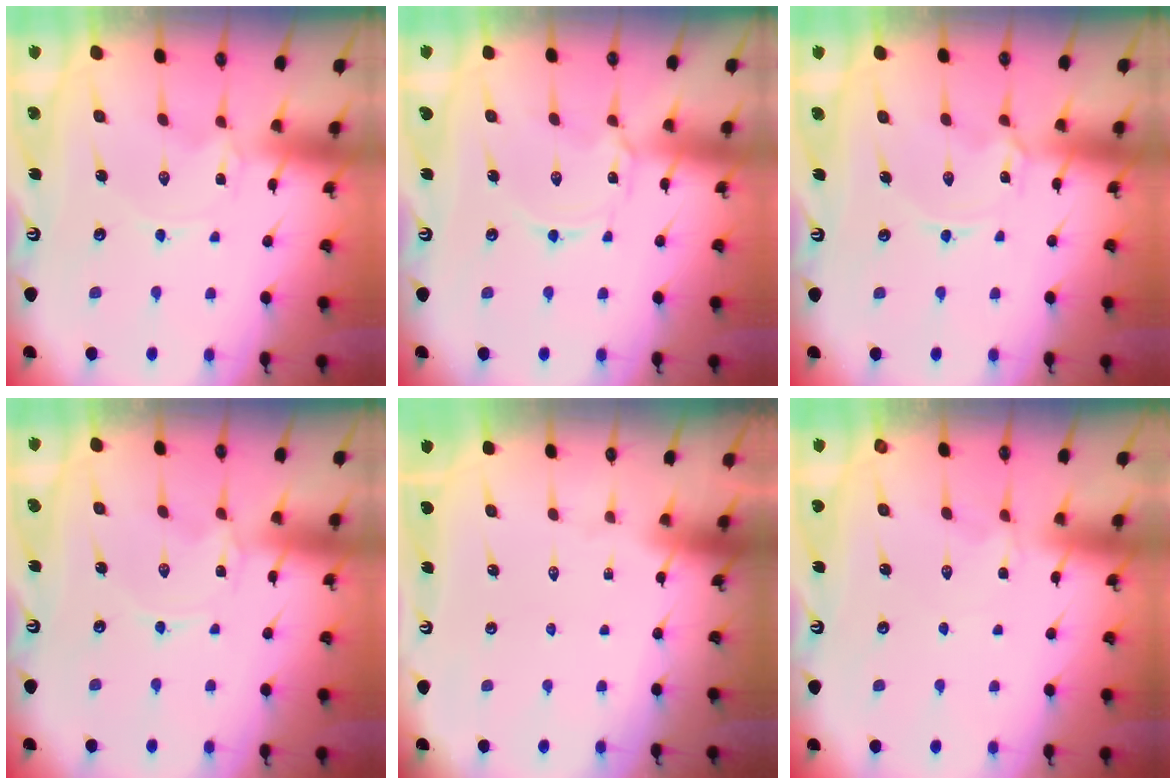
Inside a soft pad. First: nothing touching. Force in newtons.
{"total": 1.8, "press": 1.7, "slide": 0.4}
{"total": 2.4, "press": 2.4, "slide": 0.4}
{"total": 0.0}
{"total": 0.0}
{"total": 1.6, "press": 1.6, "slide": 0.4}